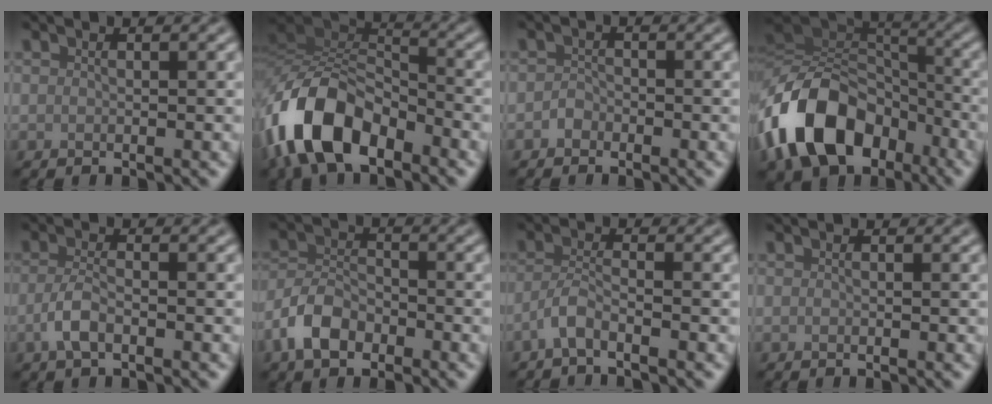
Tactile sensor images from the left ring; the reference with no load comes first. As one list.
[{"total": 10.0, "force": [-5.8, 5.1, 6.4], "torque": [-0.128, 0.004, -0.123]}, {"total": 1.0, "force": [-0.7, 0.6, 0.2], "torque": [0.000, 0.002, -0.015]}, {"total": 12.6, "force": [-6.1, 8.3, 7.3], "torque": [-0.145, 0.003, -0.124]}, {"total": 2.2, "force": [-1.0, 0.8, 1.8], "torque": [-0.039, 0.001, -0.026]}, {"total": 4.1, "force": [-2.5, 2.2, 2.4], "torque": [-0.042, 0.004, -0.059]}, {"total": 2.1, "force": [-1.5, 0.3, 1.4], "torque": [-0.030, -0.001, -0.041]}, {"total": 0.0}]